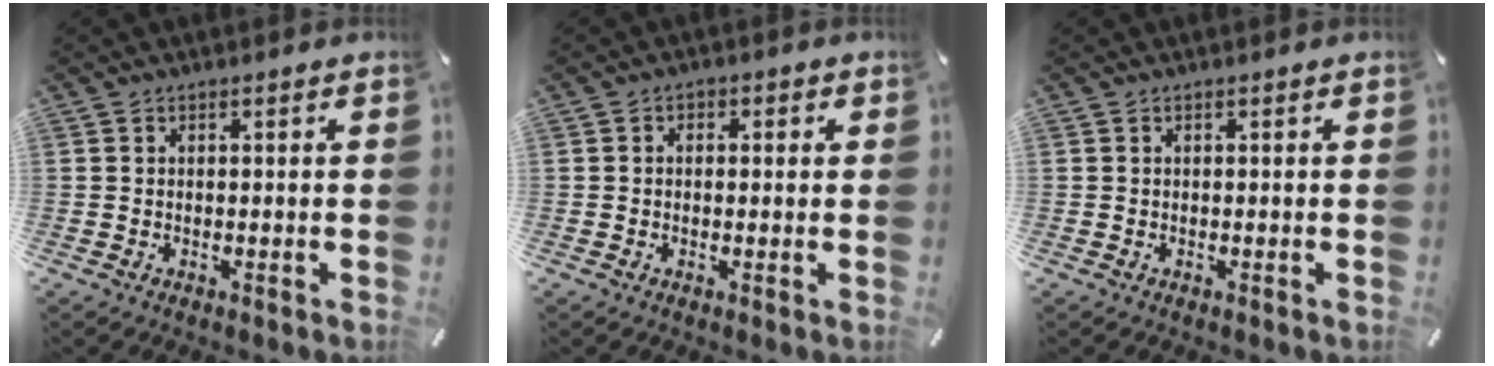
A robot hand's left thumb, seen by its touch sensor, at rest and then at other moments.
{"total": 1.6, "force": [-0.3, 1.2, 0.9], "torque": [-0.017, 0.006, -0.007]}
{"total": 0.0}